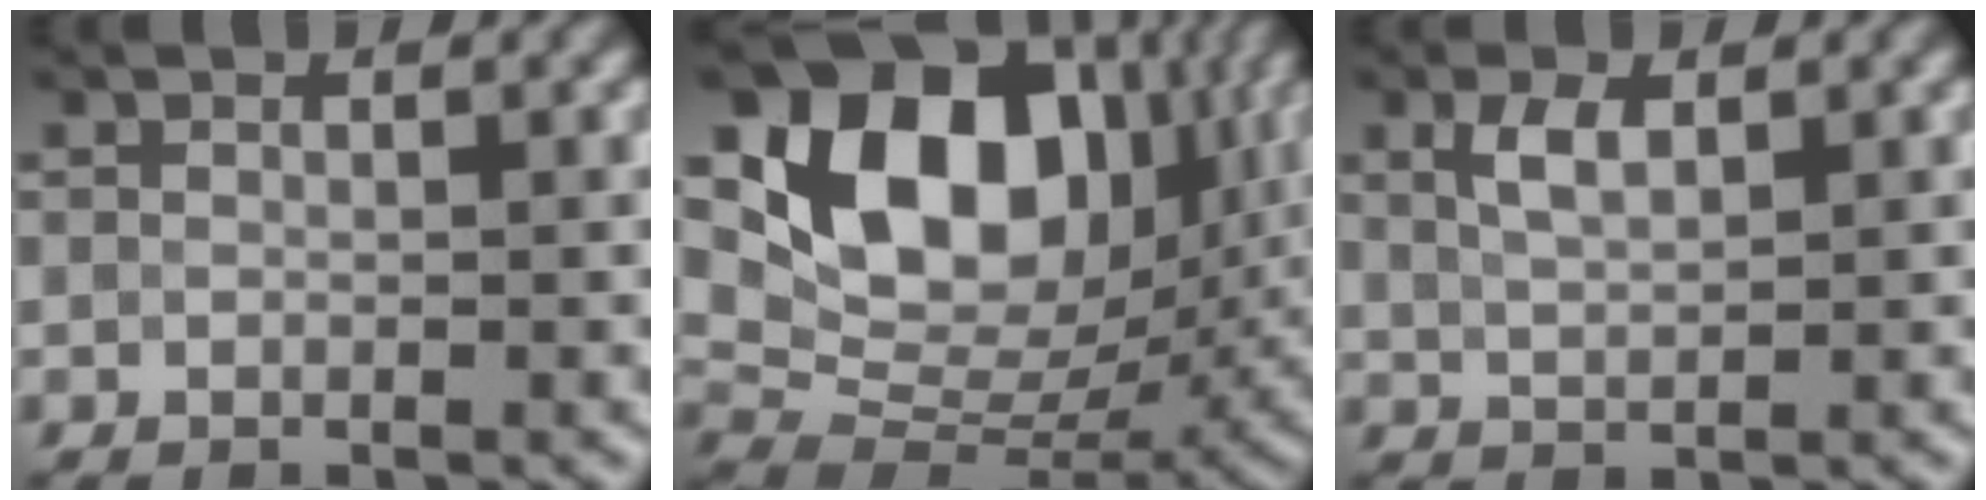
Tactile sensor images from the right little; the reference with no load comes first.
{"total": 14.8, "force": [4.8, 9.9, 9.9], "torque": [-0.161, 0.014, 0.085]}
{"total": 2.5, "force": [1.1, 1.2, 1.9], "torque": [-0.043, 0.003, 0.025]}